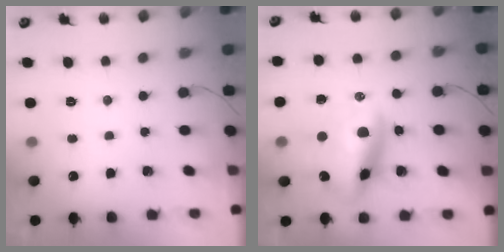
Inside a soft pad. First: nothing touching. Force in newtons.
{"total": 14.0, "press": 13.6, "slide": 3.3}